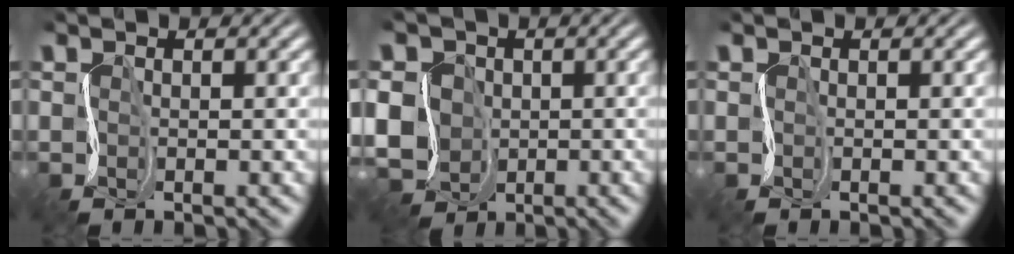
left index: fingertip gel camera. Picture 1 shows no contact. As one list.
[{"total": 7.9, "force": [-1.4, 6.9, 3.6], "torque": [-0.078, 0.001, -0.064]}, {"total": 0.0}]